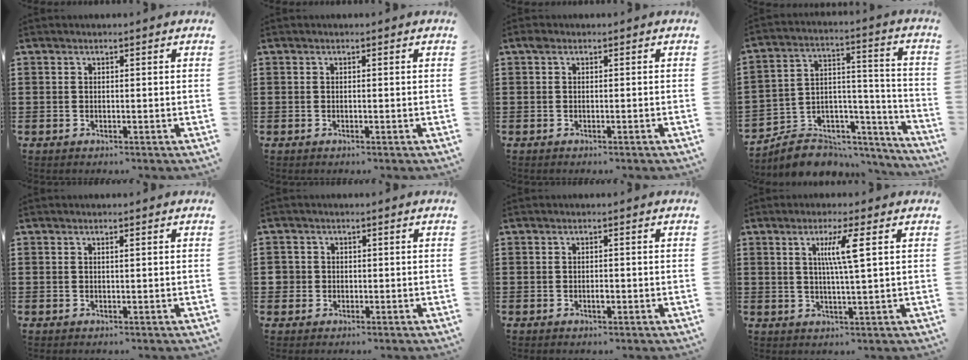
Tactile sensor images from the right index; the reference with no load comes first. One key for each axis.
{"total": 0.0}
{"total": 0.6, "fx": -0.5, "fy": 0.1, "fz": 0.4, "tx": -0.011, "ty": -0.003, "tz": -0.010}
{"total": 6.5, "fx": -5.6, "fy": 3.2, "fz": 0.8, "tx": -0.014, "ty": 0.005, "tz": -0.102}
{"total": 0.5, "fx": 0.2, "fy": 0.1, "fz": 0.5, "tx": -0.010, "ty": -0.001, "tz": 0.004}
{"total": 1.9, "fx": -0.2, "fy": 1.9, "fz": 0.3, "tx": -0.013, "ty": 0.007, "tz": -0.008}
{"total": 1.3, "fx": -0.3, "fy": 0.5, "fz": 1.1, "tx": -0.022, "ty": -0.003, "tz": -0.005}
{"total": 5.5, "fx": 1.6, "fy": -0.2, "fz": 5.3, "tx": -0.106, "ty": -0.001, "tz": 0.021}